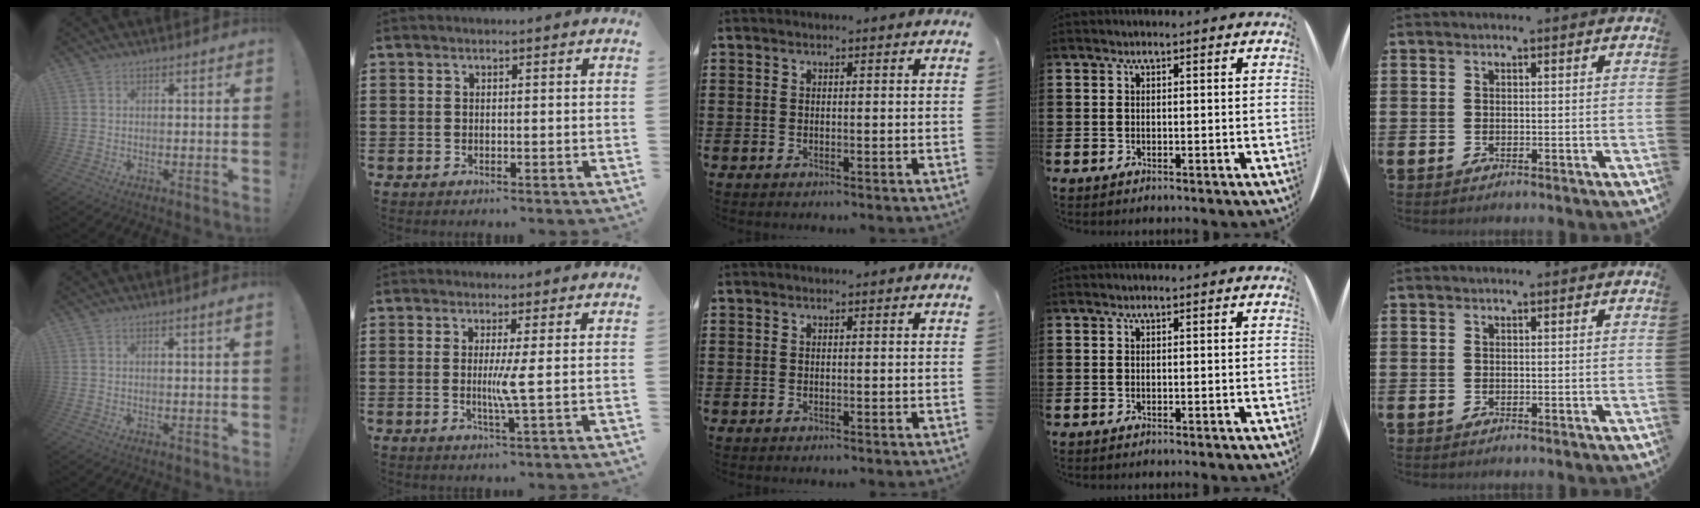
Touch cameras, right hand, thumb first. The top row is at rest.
{"thumb": {"total": 1.5, "force": [0.6, -0.2, 1.4], "torque": [-0.010, -0.007, 0.006]}, "index": {"total": 3.7, "force": [-0.1, -0.7, 3.7], "torque": [-0.066, -0.012, -0.005]}}